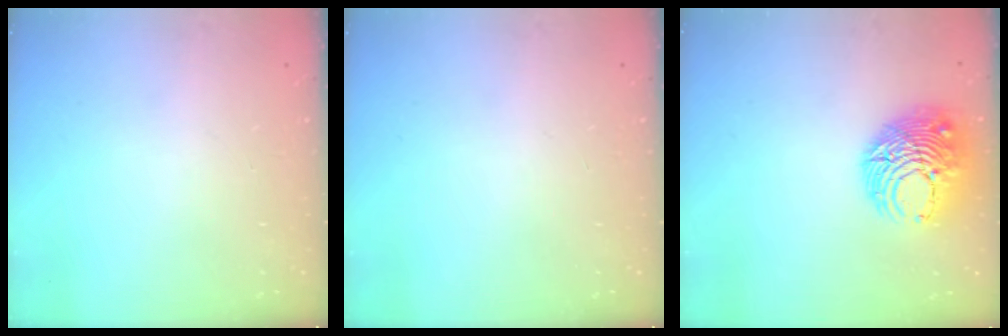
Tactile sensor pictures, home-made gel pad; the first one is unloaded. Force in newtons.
{"total": 0.0}
{"total": 10.7, "press": 10.6, "slide": 1.3}